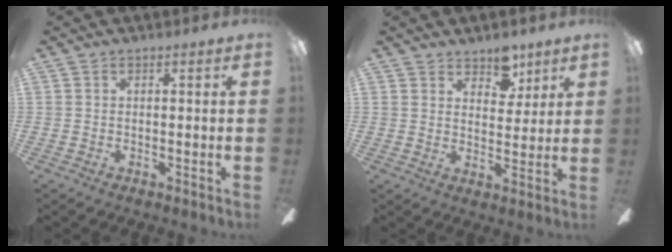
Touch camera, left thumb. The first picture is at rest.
{"total": 7.0, "force": [5.4, 4.0, 2.1], "torque": [-0.004, -0.033, 0.092]}